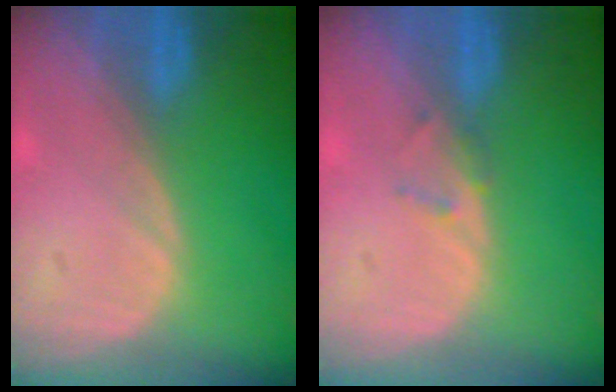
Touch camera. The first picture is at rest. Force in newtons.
{"total": 1.3, "press": 1.1, "slide": 0.8}